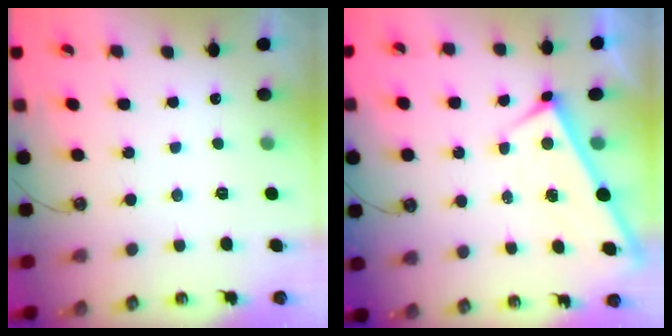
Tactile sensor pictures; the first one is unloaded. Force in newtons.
{"total": 1.7, "press": 1.7, "slide": 0.1}